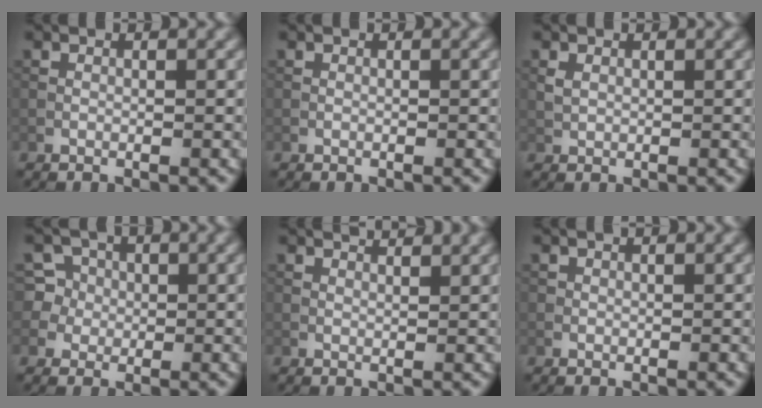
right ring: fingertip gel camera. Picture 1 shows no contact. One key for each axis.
{"total": 0.0}
{"total": 0.9, "fx": 0.3, "fy": 0.7, "fz": 0.5, "tx": -0.013, "ty": 0.000, "tz": 0.008}
{"total": 5.3, "fx": 1.0, "fy": 5.1, "fz": 1.2, "tx": -0.023, "ty": 0.034, "tz": 0.005}
{"total": 1.9, "fx": 1.7, "fy": 0.3, "fz": 0.7, "tx": -0.013, "ty": -0.006, "tz": 0.023}
{"total": 0.5, "fx": 0.4, "fy": 0.3, "fz": 0.1, "tx": 0.000, "ty": 0.002, "tz": 0.006}